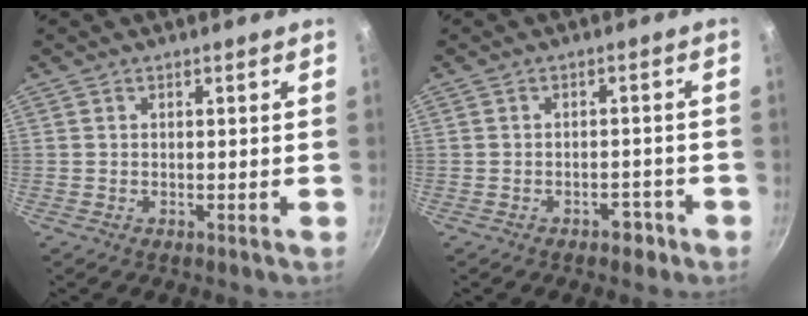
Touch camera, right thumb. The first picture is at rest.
{"total": 2.8, "force": [-1.8, 1.6, 1.4], "torque": [-0.003, 0.023, -0.015]}